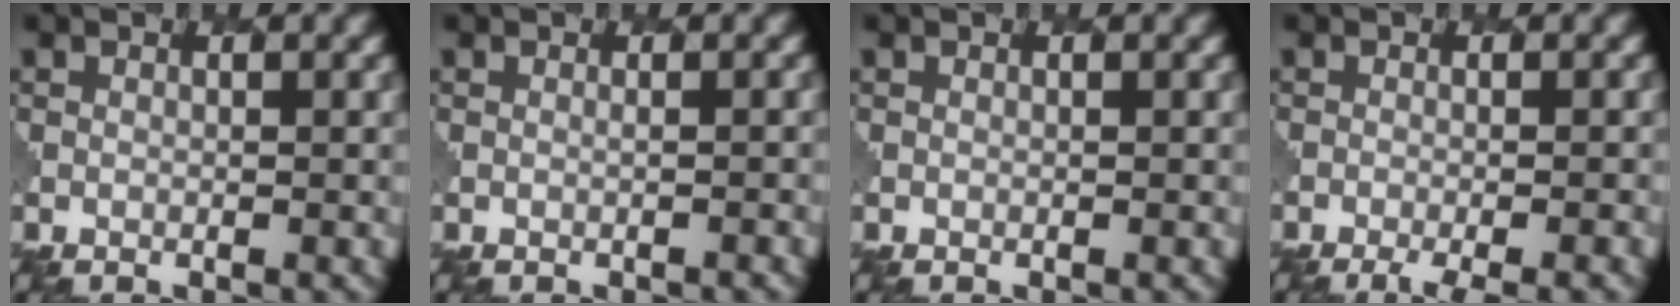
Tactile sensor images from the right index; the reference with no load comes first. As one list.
[{"total": 0.6, "force": [-0.4, 0.1, 0.5], "torque": [0.000, -0.001, -0.008]}, {"total": 0.0}, {"total": 3.4, "force": [-2.4, 0.7, 2.3], "torque": [-0.025, 0.001, -0.039]}]